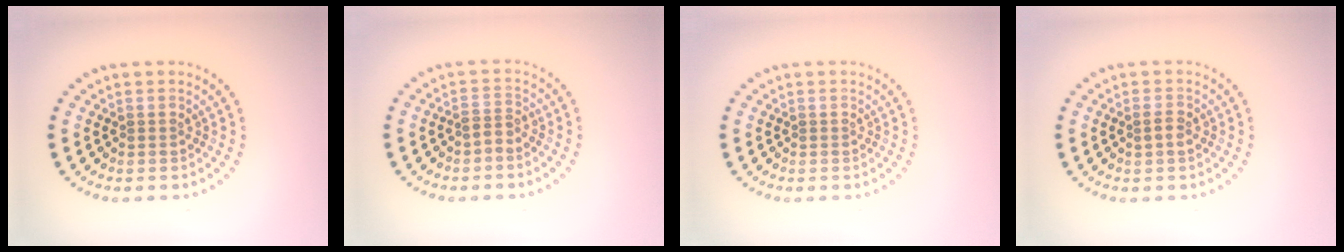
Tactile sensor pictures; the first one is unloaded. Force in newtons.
{"total": 1.1, "press": 0.7, "slide": 0.9}
{"total": 0.0}
{"total": 1.1, "press": 1.1, "slide": 0.3}